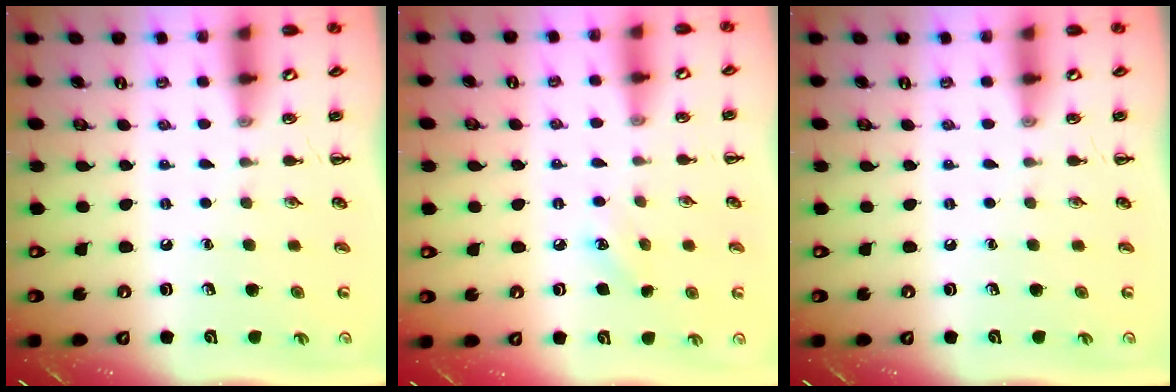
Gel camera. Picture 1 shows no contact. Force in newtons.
{"total": 6.6, "press": 6.4, "slide": 1.9}
{"total": 0.0}